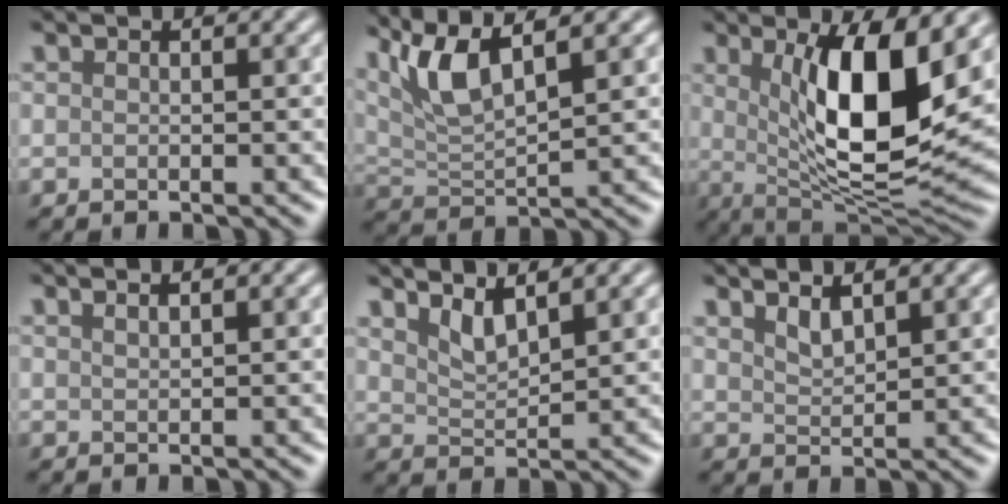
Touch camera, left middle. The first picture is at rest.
{"total": 6.0, "force": [3.5, 1.6, 4.5], "torque": [-0.098, 0.008, 0.070]}
{"total": 10.8, "force": [2.2, 3.4, 10.0], "torque": [-0.154, -0.014, 0.043]}
{"total": 1.7, "force": [1.3, 0.6, 0.9], "torque": [0.001, 0.002, 0.008]}
{"total": 2.8, "force": [2.2, 0.6, 1.6], "torque": [-0.031, -0.006, 0.045]}
{"total": 2.1, "force": [1.7, 0.5, 1.0], "torque": [-0.019, -0.003, 0.035]}